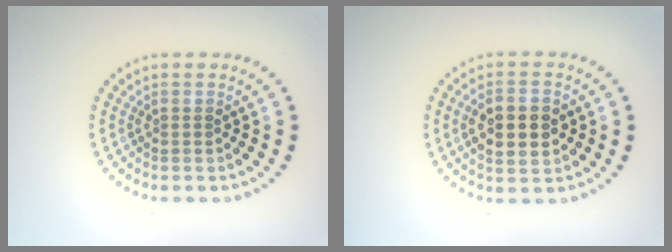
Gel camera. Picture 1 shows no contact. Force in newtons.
{"total": 4.7, "press": 4.7, "slide": 0.3}